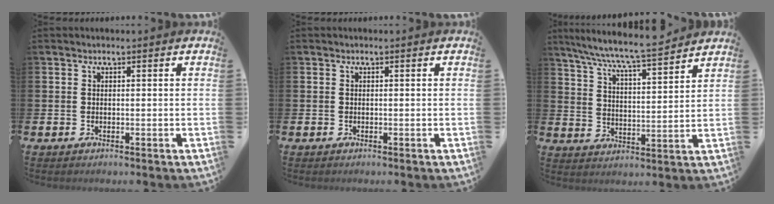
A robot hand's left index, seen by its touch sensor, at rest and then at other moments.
{"total": 0.0}
{"total": 7.8, "force": [7.4, -0.1, 2.4], "torque": [-0.077, -0.052, 0.129]}